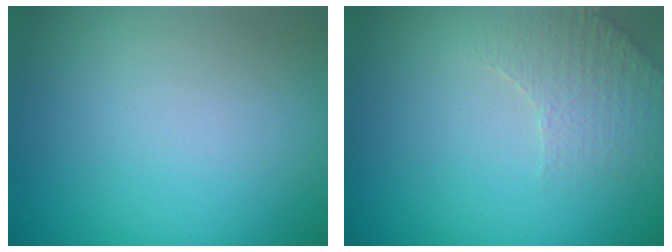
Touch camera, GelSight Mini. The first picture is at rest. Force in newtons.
{"total": 2.8, "press": 2.7, "slide": 0.8}